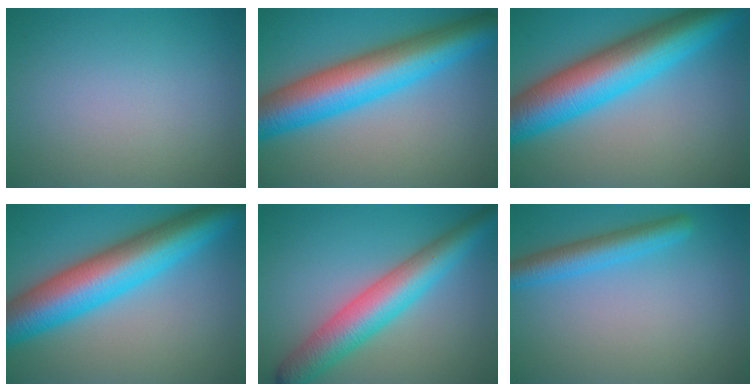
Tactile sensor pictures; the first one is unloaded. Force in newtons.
{"total": 10.6, "press": 10.6, "slide": 0.1}
{"total": 11.8, "press": 11.8, "slide": 0.1}
{"total": 11.1, "press": 11.1, "slide": 0.2}
{"total": 7.2, "press": 7.2, "slide": 0.1}
{"total": 3.7, "press": 3.7, "slide": 0.2}